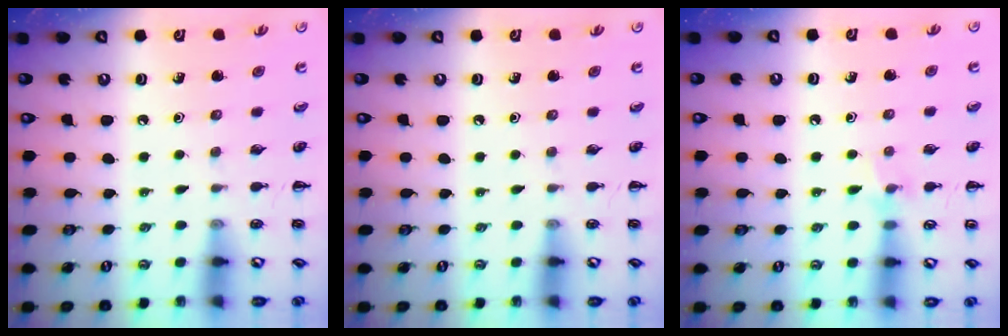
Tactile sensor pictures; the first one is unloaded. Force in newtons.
{"total": 0.0}
{"total": 6.0, "press": 5.8, "slide": 1.4}